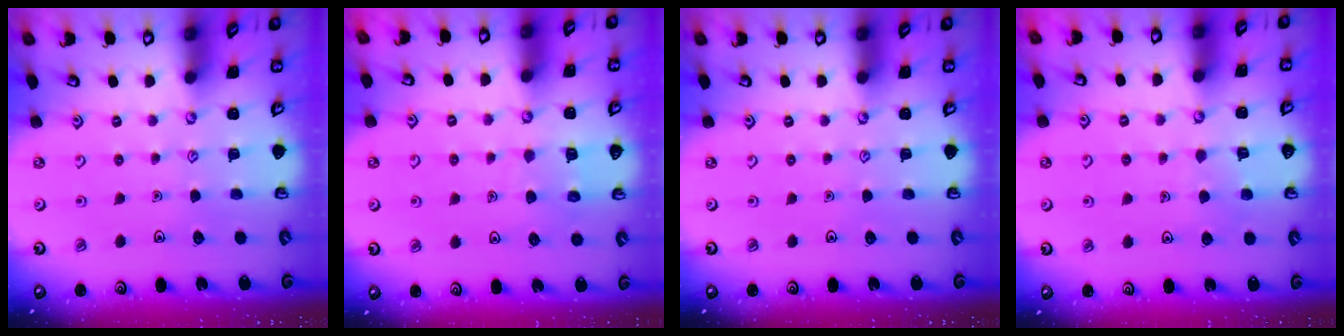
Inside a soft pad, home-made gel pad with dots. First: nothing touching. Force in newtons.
{"total": 5.6, "press": 5.6, "slide": 0.3}
{"total": 0.0}
{"total": 4.2, "press": 4.2, "slide": 0.3}